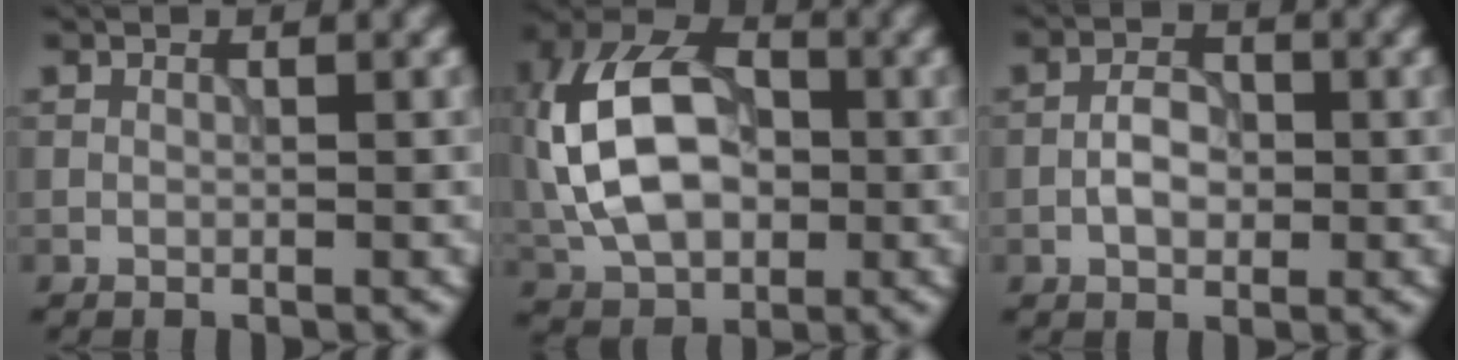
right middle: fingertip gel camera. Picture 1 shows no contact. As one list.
[{"total": 12.6, "force": [0.1, 8.2, 9.6], "torque": [-0.206, 0.023, -0.014]}, {"total": 2.8, "force": [-0.7, 1.7, 2.1], "torque": [-0.036, 0.005, -0.017]}]